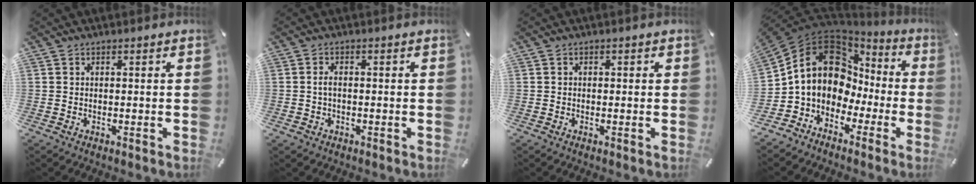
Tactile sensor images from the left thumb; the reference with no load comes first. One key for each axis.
{"total": 2.1, "fx": -0.3, "fy": 1.3, "fz": 1.7, "tx": -0.041, "ty": 0.000, "tz": -0.009}
{"total": 0.6, "fx": -0.2, "fy": 0.5, "fz": 0.3, "tx": -0.005, "ty": 0.004, "tz": -0.005}
{"total": 14.1, "fx": 2.0, "fy": 11.7, "fz": 7.5, "tx": -0.152, "ty": -0.014, "tz": 0.035}